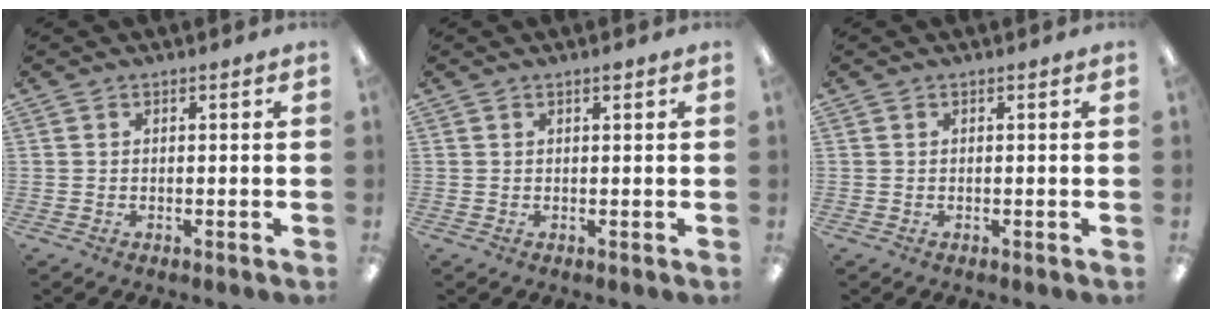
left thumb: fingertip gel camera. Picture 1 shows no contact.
{"total": 0.9, "force": [0.7, 0.2, 0.5], "torque": [-0.003, -0.002, 0.010]}
{"total": 0.0}